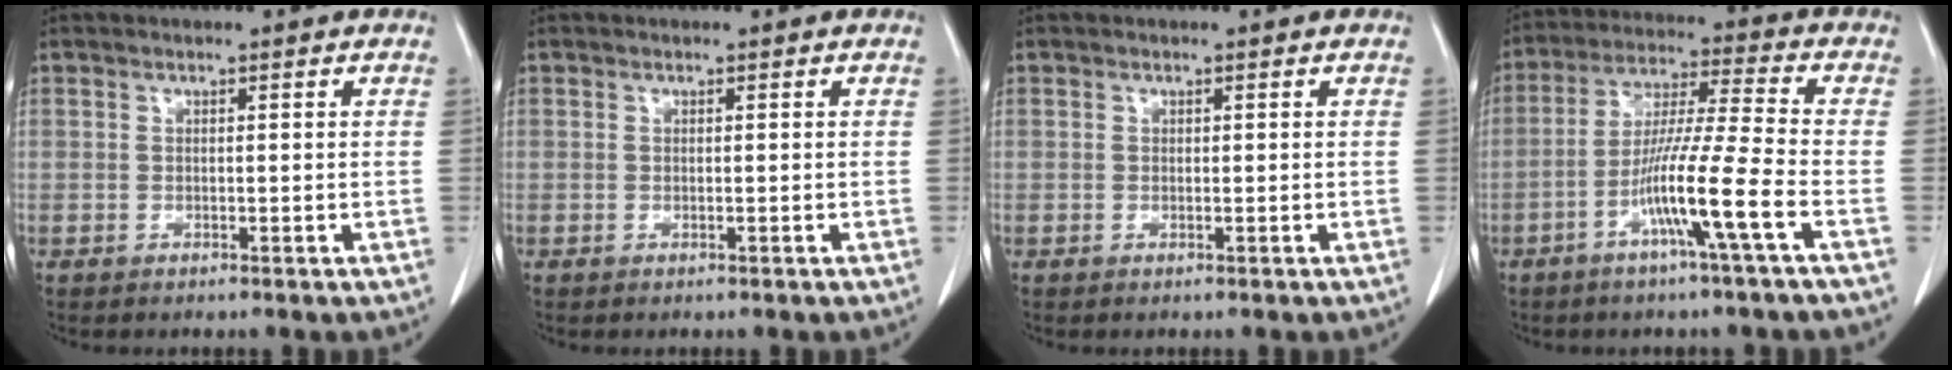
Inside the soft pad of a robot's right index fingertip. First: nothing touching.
{"total": 0.0}
{"total": 0.0}
{"total": 12.3, "force": [-4.9, -1.7, 11.1], "torque": [-0.209, -0.003, -0.094]}